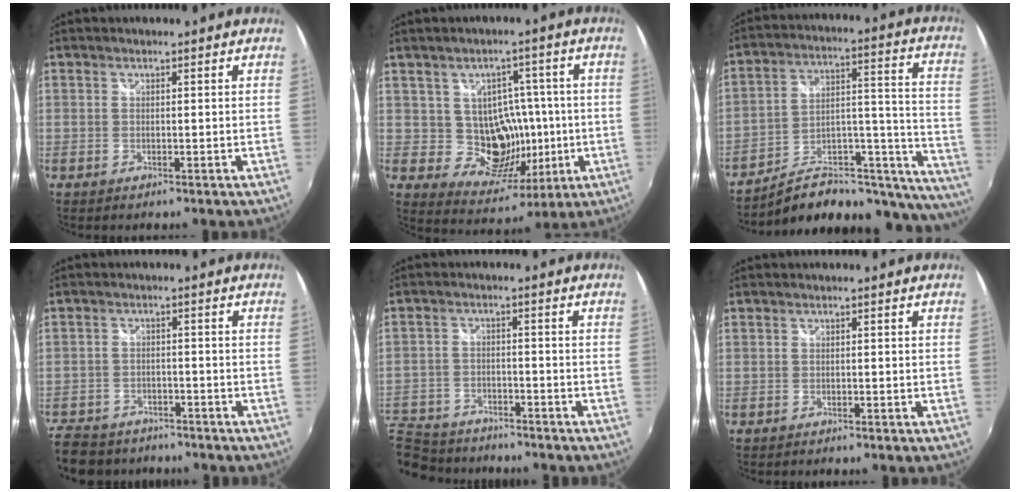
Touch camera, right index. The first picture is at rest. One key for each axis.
{"total": 10.7, "fx": -0.5, "fy": 9.8, "fz": 4.2, "tx": -0.075, "ty": 0.008, "tz": 0.006}
{"total": 23.4, "fx": -17.0, "fy": 9.7, "fz": 12.8, "tx": -0.143, "ty": 0.031, "tz": -0.234}
{"total": 13.1, "fx": -10.5, "fy": 7.0, "fz": 3.7, "tx": -0.125, "ty": 0.003, "tz": -0.167}
{"total": 15.6, "fx": -12.3, "fy": 7.9, "fz": 5.3, "tx": -0.161, "ty": -0.005, "tz": -0.204}
{"total": 1.2, "fx": -1.1, "fy": 0.3, "fz": 0.0, "tx": -0.005, "ty": -0.008, "tz": -0.019}